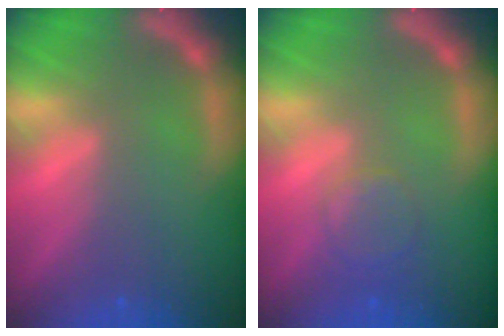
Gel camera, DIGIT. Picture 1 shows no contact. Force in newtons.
{"total": 2.9}